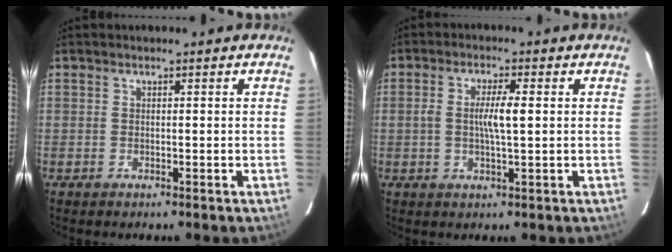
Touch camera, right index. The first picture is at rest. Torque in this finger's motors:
{"motor_torque": [0.14, -0.05, 0.30, 0.07]}